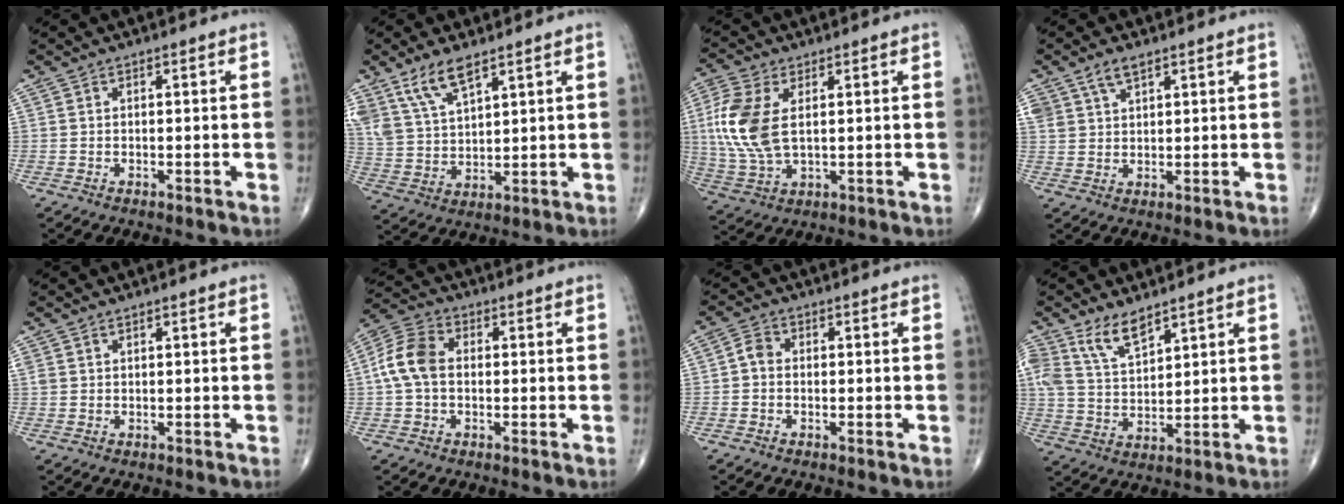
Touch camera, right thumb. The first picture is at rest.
{"total": 9.2, "force": [6.3, 3.5, 5.8], "torque": [-0.111, -0.022, 0.136]}
{"total": 12.3, "force": [2.1, 6.6, 10.1], "torque": [-0.245, -0.001, 0.047]}
{"total": 4.4, "force": [2.9, 2.2, 2.5], "torque": [-0.042, -0.010, 0.060]}
{"total": 1.3, "force": [0.8, 0.8, 0.6], "torque": [-0.013, 0.007, 0.019]}
{"total": 8.5, "force": [0.1, 5.8, 6.2], "torque": [-0.128, 0.026, -0.007]}
{"total": 2.6, "force": [-0.3, 2.1, 1.6], "torque": [-0.021, 0.008, -0.016]}
{"total": 7.9, "force": [5.5, 3.4, 4.5], "torque": [-0.081, -0.027, 0.117]}